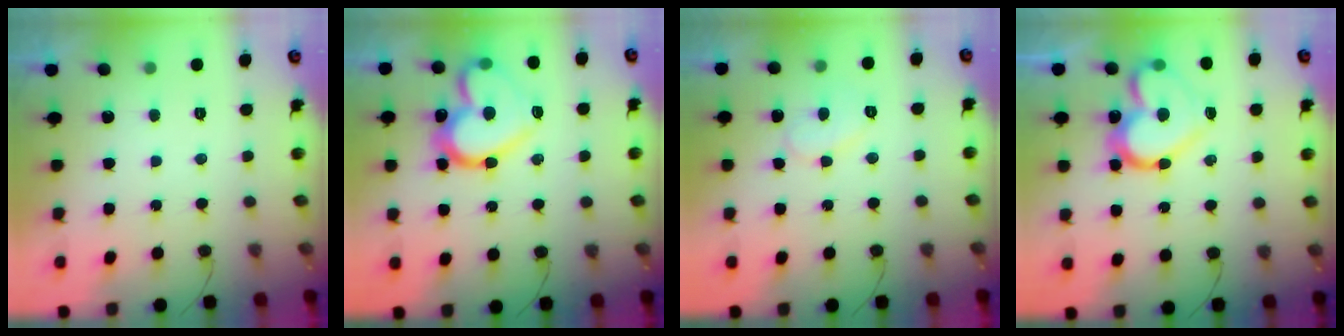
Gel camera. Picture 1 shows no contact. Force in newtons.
{"total": 20.7, "press": 20.7, "slide": 1.3}
{"total": 7.5, "press": 7.5, "slide": 0.4}
{"total": 16.9, "press": 16.8, "slide": 1.3}